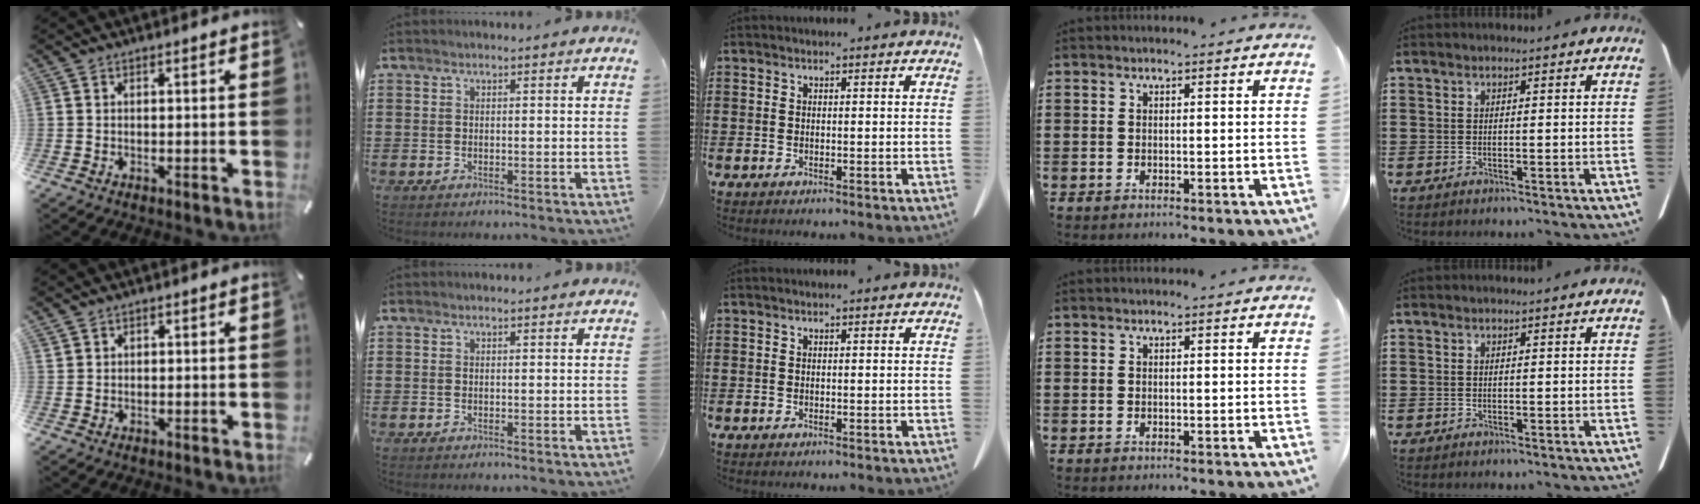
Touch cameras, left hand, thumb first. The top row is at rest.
{"thumb": {"total": 1.1, "force": [0.8, 0.7, 0.3], "torque": [-0.005, 0.000, 0.016]}}